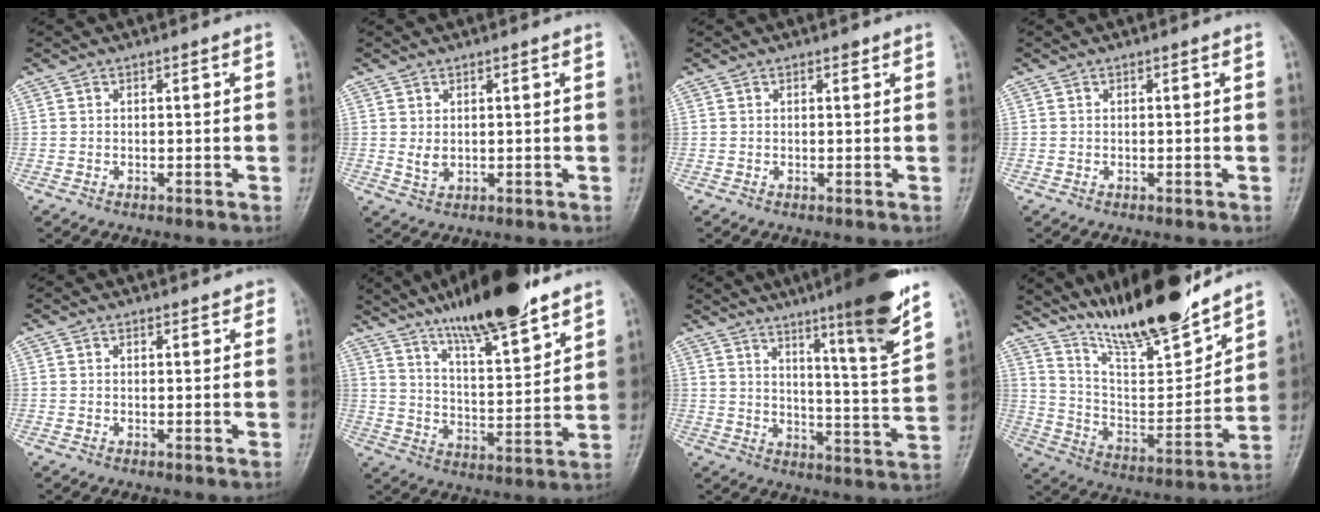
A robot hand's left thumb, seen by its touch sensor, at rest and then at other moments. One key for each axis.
{"total": 2.3, "fx": 0.7, "fy": 1.1, "fz": 1.8, "tx": -0.030, "ty": -0.009, "tz": 0.019}
{"total": 0.6, "fx": 0.5, "fy": 0.3, "fz": 0.3, "tx": -0.006, "ty": -0.005, "tz": 0.006}
{"total": 0.0}
{"total": 1.3, "fx": 1.1, "fy": 0.5, "fz": 0.5, "tx": 0.002, "ty": -0.003, "tz": 0.010}
{"total": 17.6, "fx": 12.9, "fy": 3.6, "fz": 11.5, "tx": -0.165, "ty": -0.067, "tz": 0.216}
{"total": 16.6, "fx": 10.7, "fy": 0.8, "fz": 12.6, "tx": -0.171, "ty": -0.061, "tz": 0.159}
{"total": 19.2, "fx": 16.3, "fy": 3.5, "fz": 9.5, "tx": -0.122, "ty": -0.103, "tz": 0.287}